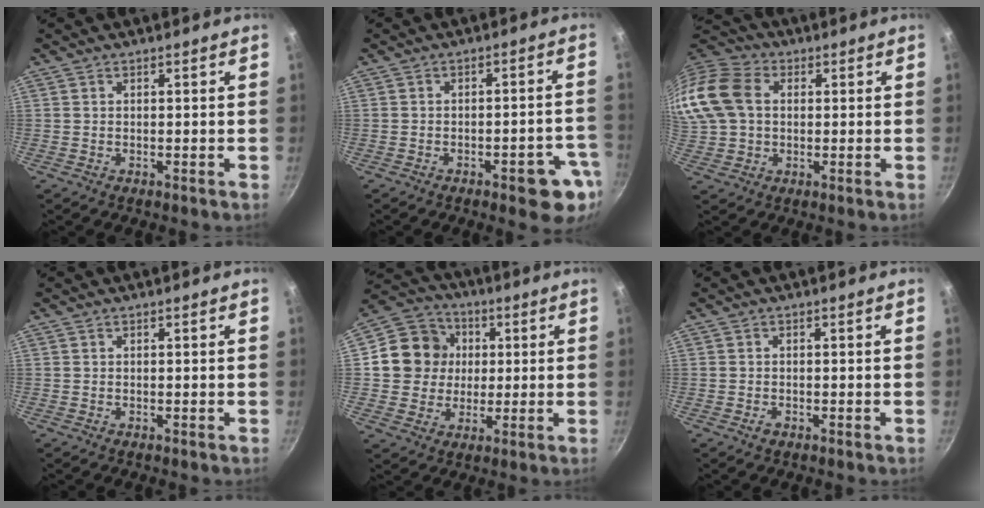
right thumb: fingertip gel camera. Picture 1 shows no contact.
{"total": 8.6, "force": [-4.0, 3.0, 7.0], "torque": [-0.052, 0.026, -0.043]}
{"total": 17.5, "force": [2.7, 13.4, 10.9], "torque": [-0.241, 0.029, 0.040]}
{"total": 0.0}
{"total": 12.1, "force": [1.7, 11.2, 4.4], "torque": [-0.046, 0.018, 0.022]}
{"total": 1.1, "force": [-0.7, 0.7, 0.5], "torque": [-0.009, 0.002, -0.011]}